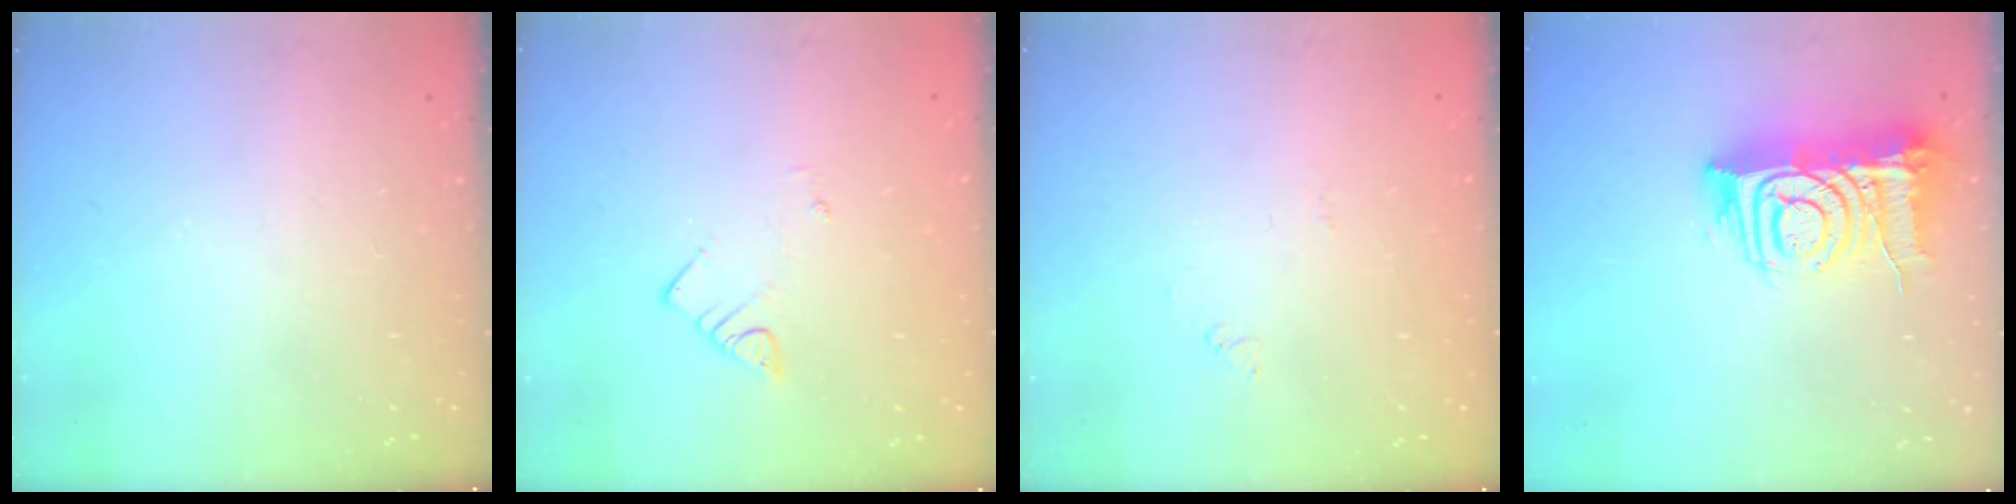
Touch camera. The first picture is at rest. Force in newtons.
{"total": 2.5, "press": 2.5, "slide": 0.2}
{"total": 1.7, "press": 1.7, "slide": 0.2}
{"total": 14.6, "press": 14.5, "slide": 1.5}